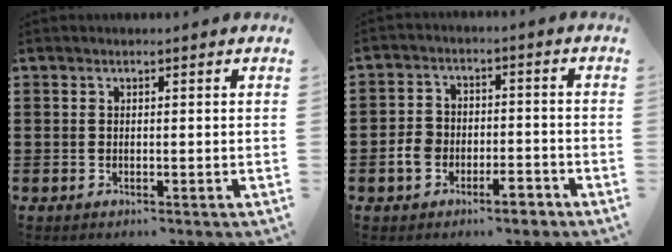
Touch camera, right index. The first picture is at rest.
{"total": 4.9, "force": [-2.8, 2.8, 2.8], "torque": [-0.054, 0.008, -0.053]}